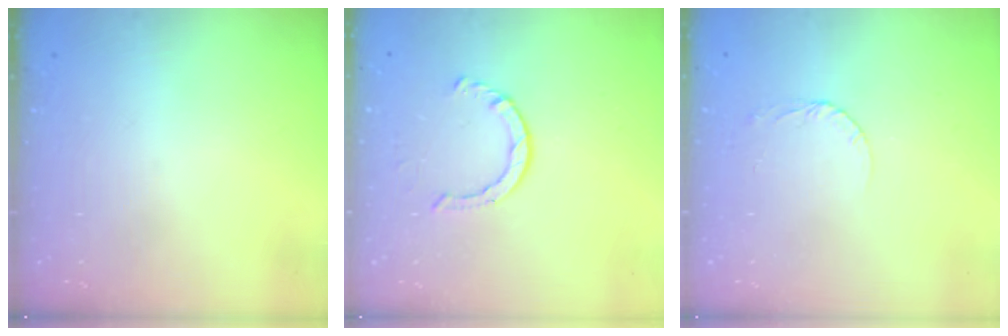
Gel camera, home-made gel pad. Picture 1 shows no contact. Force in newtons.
{"total": 2.9, "press": 2.9, "slide": 0.4}
{"total": 2.6, "press": 2.6, "slide": 0.1}